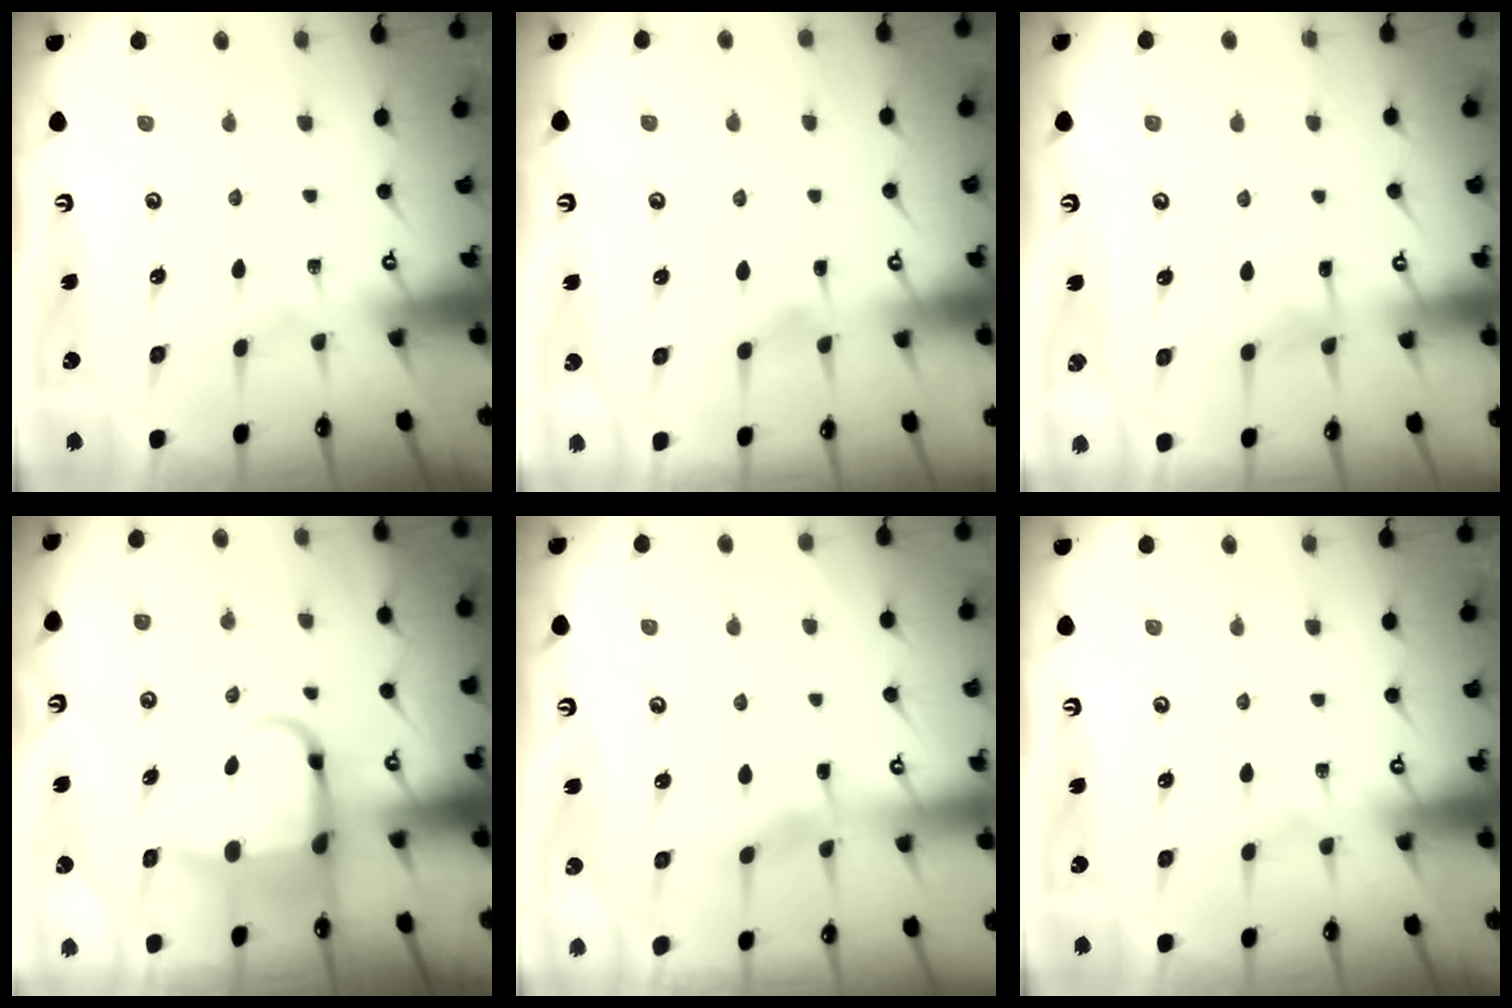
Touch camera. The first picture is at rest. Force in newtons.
{"total": 2.1, "press": 2.1, "slide": 0.3}
{"total": 7.0, "press": 7.0, "slide": 0.7}
{"total": 6.9, "press": 6.8, "slide": 1.5}
{"total": 3.2, "press": 3.2, "slide": 0.4}
{"total": 0.0}